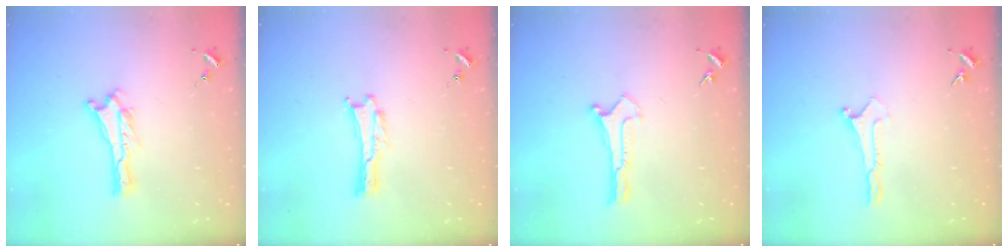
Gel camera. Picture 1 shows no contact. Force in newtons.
{"total": 0.0}
{"total": 0.0}
{"total": 0.0}